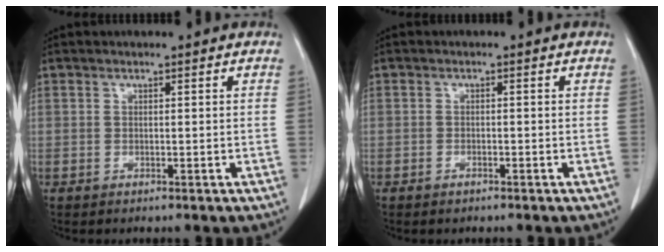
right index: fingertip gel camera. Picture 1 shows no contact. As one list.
[{"total": 0.8, "force": [-0.6, 0.3, 0.4], "torque": [-0.009, -0.001, -0.008]}]